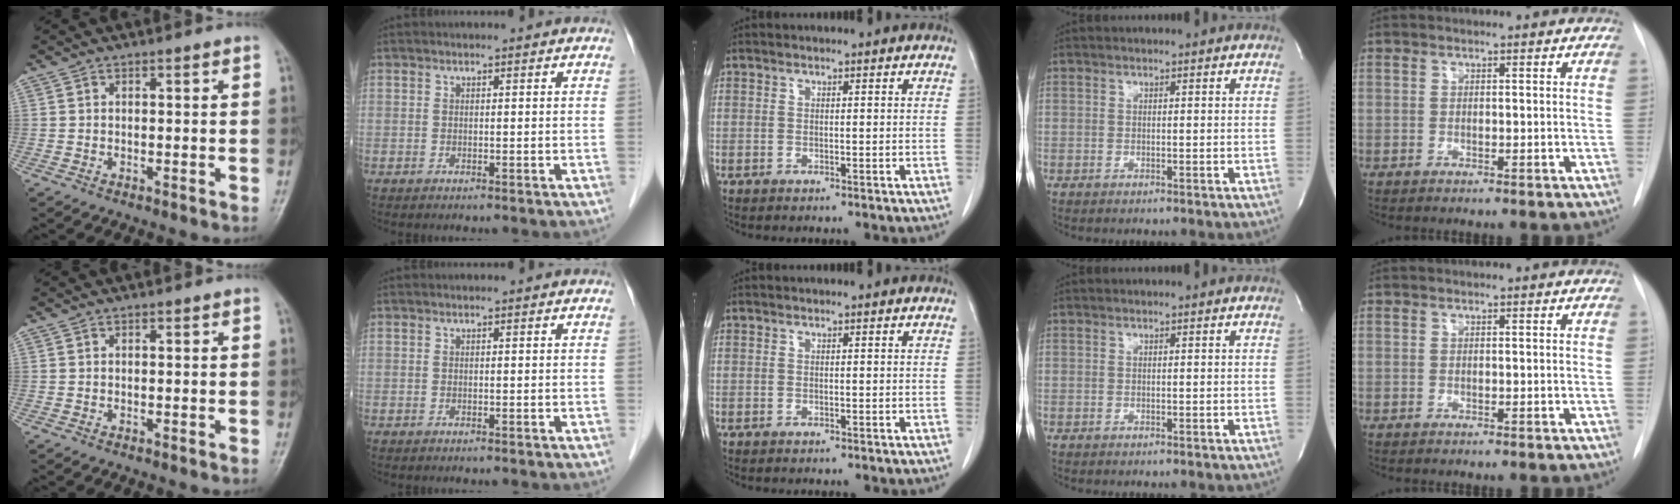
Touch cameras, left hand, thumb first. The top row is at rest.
{}